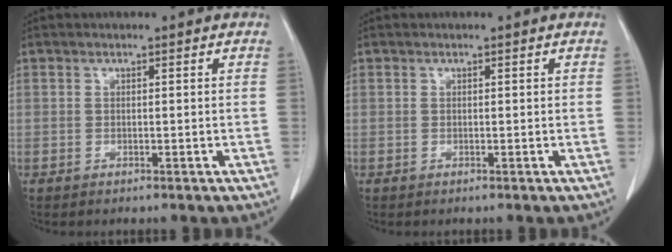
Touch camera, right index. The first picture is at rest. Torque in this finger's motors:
{"motor_torque": [-0.04, 0.01, 0.02, 0.01]}